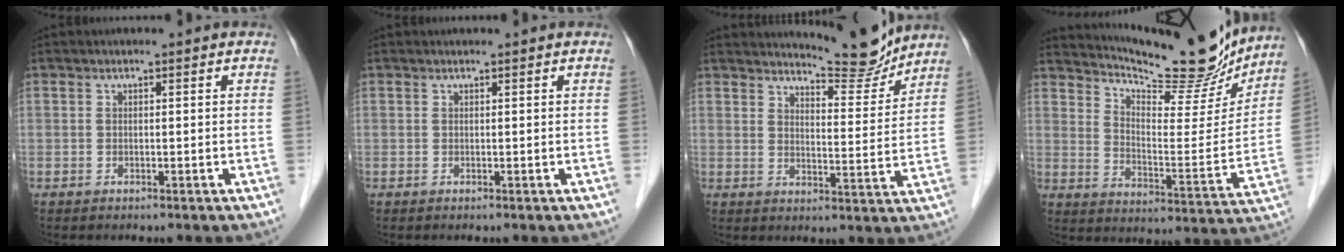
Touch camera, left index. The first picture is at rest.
{"total": 0.0}
{"total": 8.6, "force": [8.4, 0.6, 1.6], "torque": [-0.030, -0.024, 0.114]}
{"total": 18.6, "force": [17.2, 2.6, 6.7], "torque": [-0.110, -0.043, 0.243]}